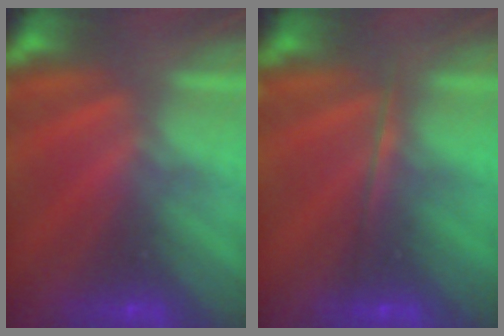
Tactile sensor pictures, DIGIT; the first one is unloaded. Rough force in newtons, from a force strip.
{"total": 1.7}